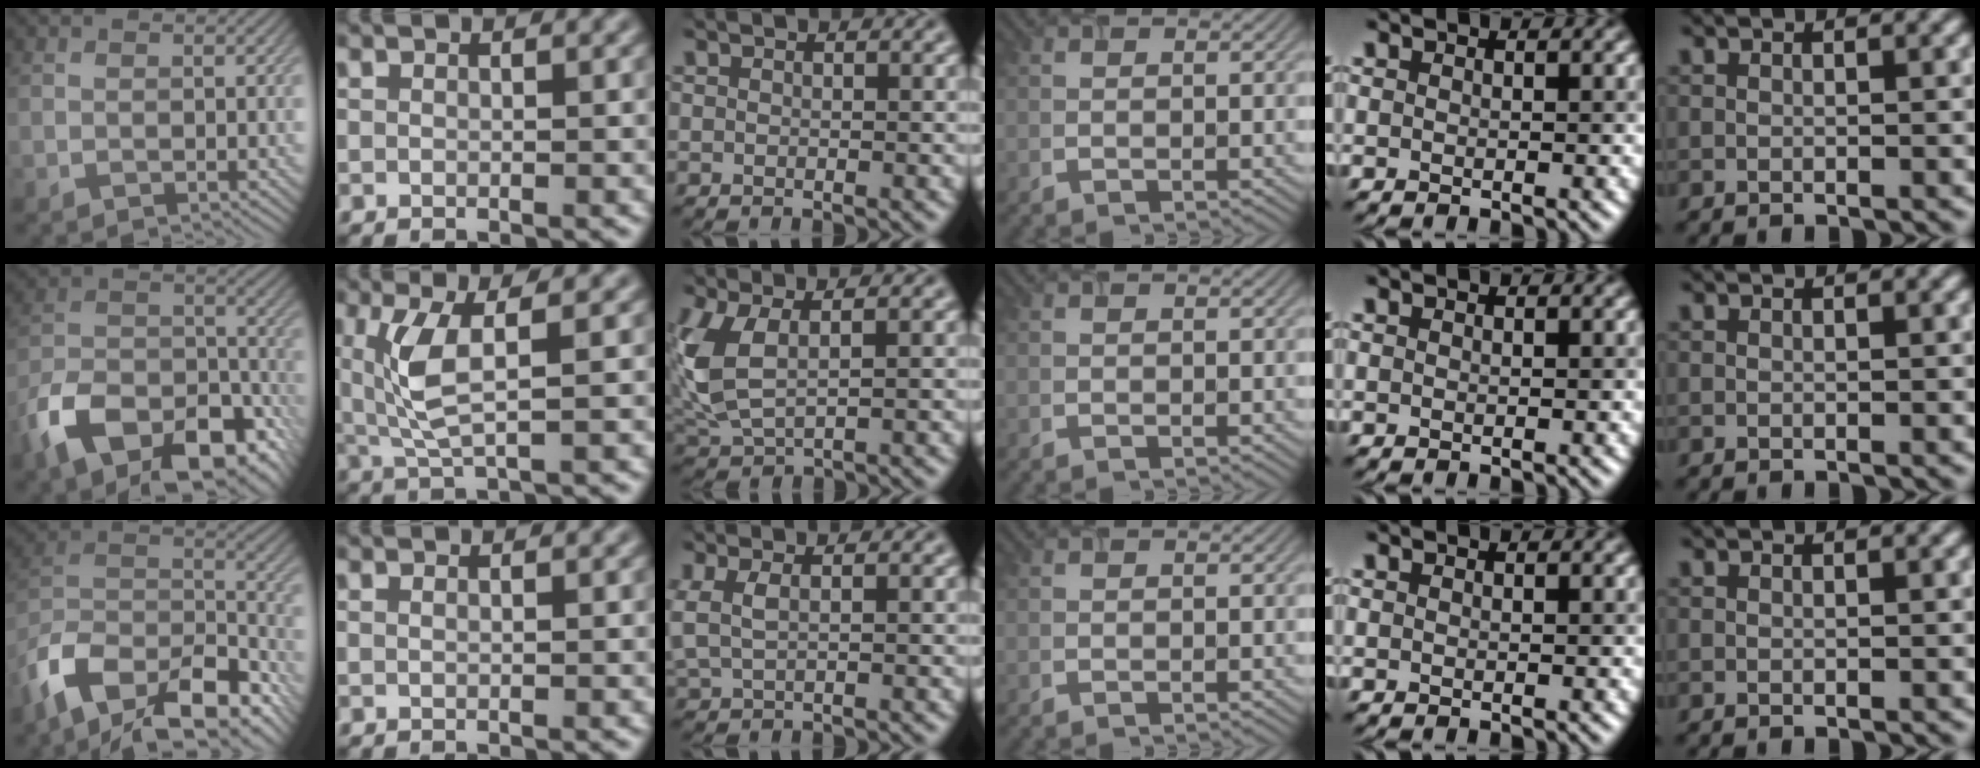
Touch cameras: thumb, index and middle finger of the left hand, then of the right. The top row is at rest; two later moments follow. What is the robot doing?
{"motion": "lift_and_place", "object": "timer"}